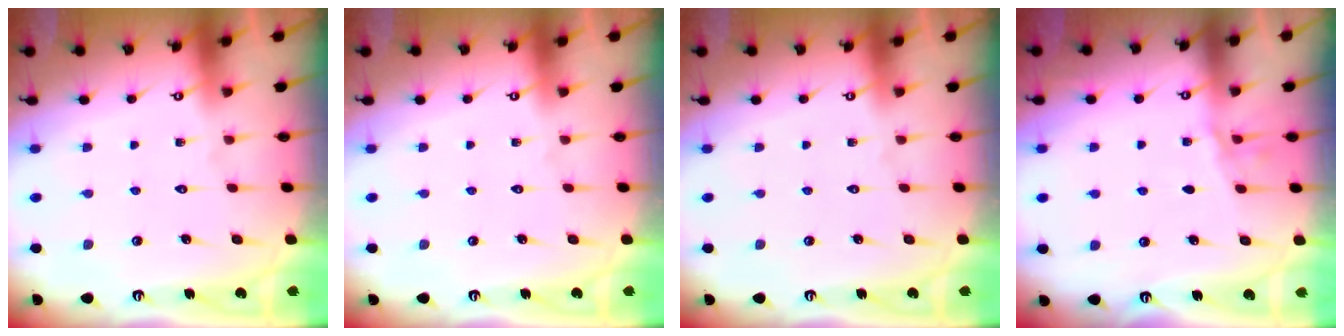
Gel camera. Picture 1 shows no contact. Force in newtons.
{"total": 0.0}
{"total": 0.0}
{"total": 2.6, "press": 2.6, "slide": 0.4}